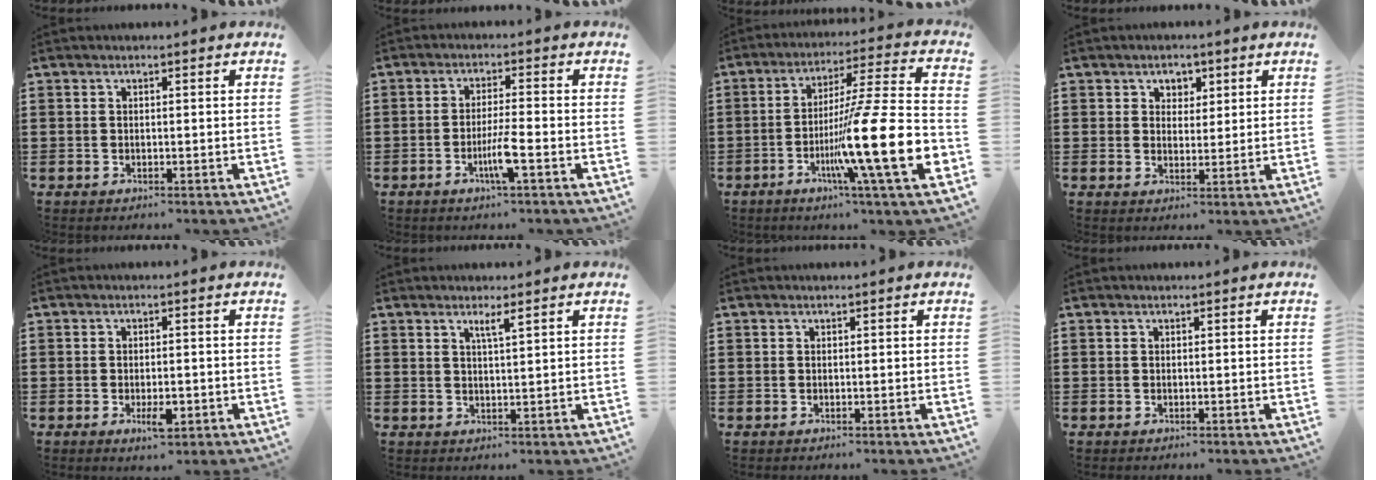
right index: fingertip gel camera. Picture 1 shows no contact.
{"total": 4.7, "force": [-2.1, 0.0, 4.1], "torque": [-0.076, -0.012, -0.038]}
{"total": 20.7, "force": [-6.3, 2.3, 19.5], "torque": [-0.329, -0.011, -0.107]}
{"total": 2.5, "force": [1.3, 1.9, 0.8], "torque": [-0.025, 0.010, 0.023]}
{"total": 3.3, "force": [-1.2, 1.2, 2.8], "torque": [-0.047, 0.002, -0.020]}
{"total": 2.0, "force": [1.2, 0.0, 1.6], "torque": [-0.032, -0.001, 0.020]}
{"total": 0.0}
{"total": 0.0}